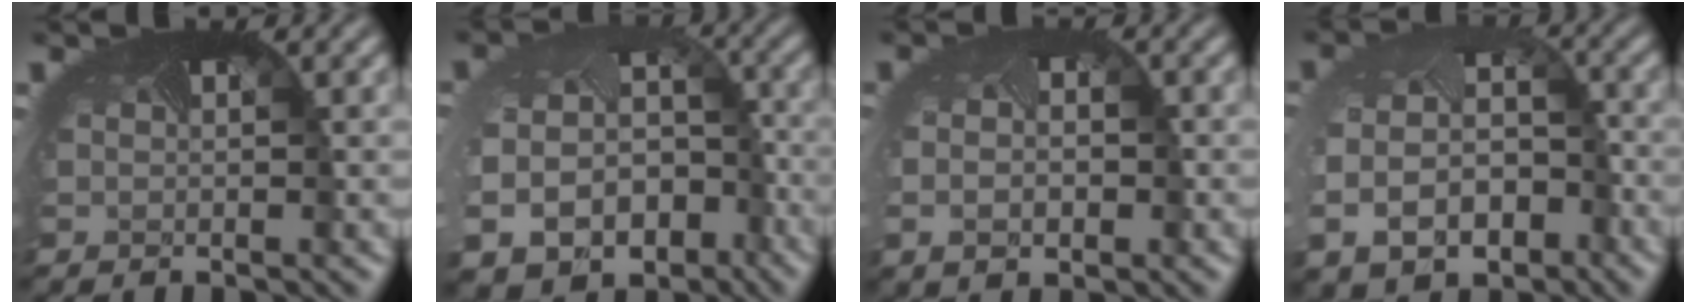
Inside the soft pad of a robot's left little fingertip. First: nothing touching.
{"total": 15.7, "force": [-7.5, 11.9, 7.0], "torque": [-0.135, -0.082, -0.087]}
{"total": 3.5, "force": [-0.5, 2.3, 2.6], "torque": [-0.042, -0.004, -0.003]}
{"total": 7.6, "force": [-3.5, 5.1, 4.5], "torque": [-0.107, -0.032, -0.046]}